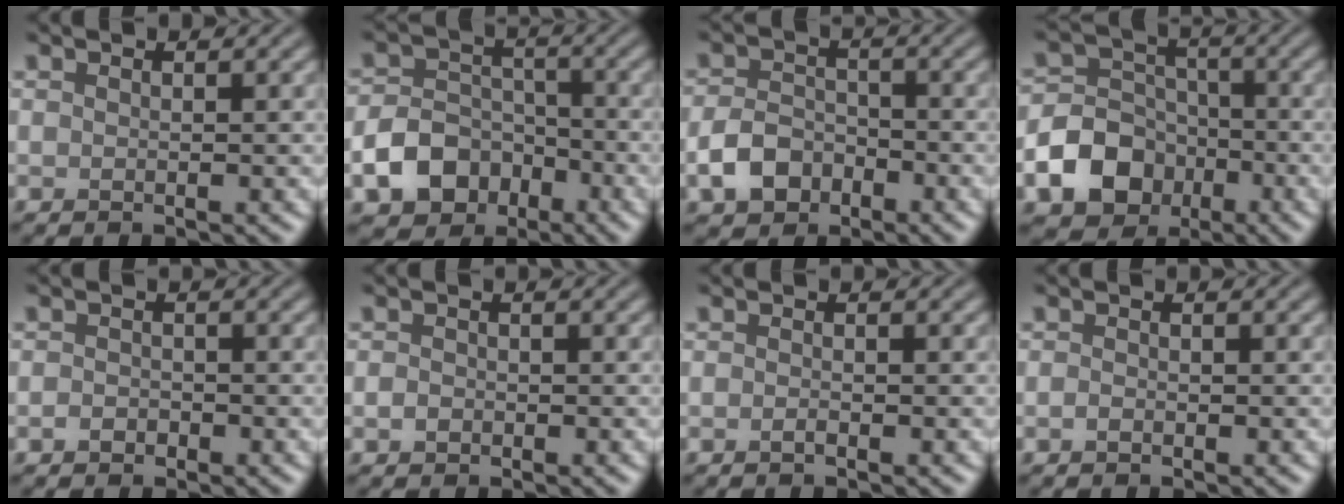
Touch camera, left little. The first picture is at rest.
{"total": 5.6, "force": [-2.7, 4.2, 2.6], "torque": [-0.045, -0.004, -0.051]}
{"total": 3.8, "force": [-1.9, 2.7, 1.9], "torque": [-0.038, -0.001, -0.040]}
{"total": 9.8, "force": [-4.4, 8.1, 3.6], "torque": [-0.055, -0.025, -0.102]}
{"total": 1.0, "force": [-0.6, 0.8, 0.4], "torque": [-0.007, -0.002, -0.012]}
{"total": 0.8, "force": [-0.3, 0.6, 0.4], "torque": [-0.006, -0.003, -0.008]}
{"total": 0.5, "force": [-0.3, 0.1, 0.4], "torque": [-0.008, -0.001, -0.006]}
{"total": 0.5, "force": [-0.3, 0.2, 0.4], "torque": [-0.007, -0.002, -0.006]}